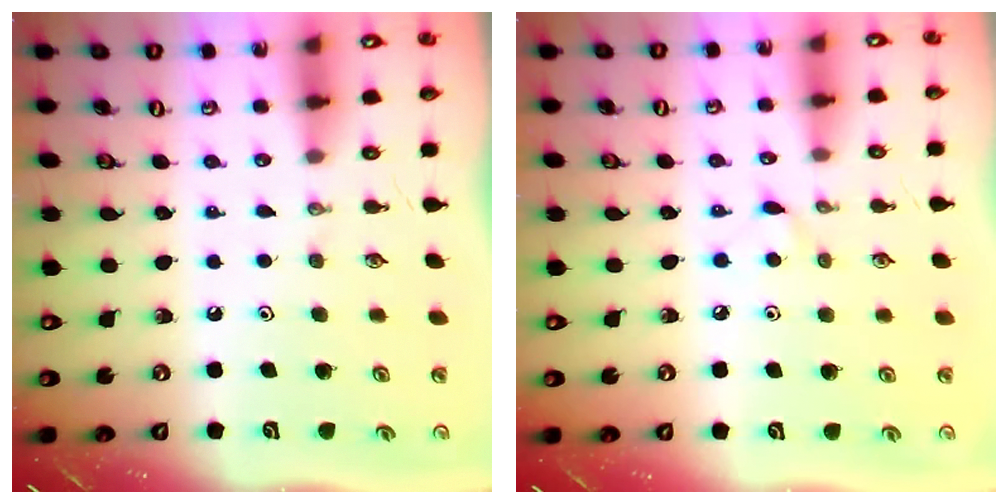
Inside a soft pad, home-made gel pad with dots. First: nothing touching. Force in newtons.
{"total": 4.5, "press": 4.5, "slide": 0.5}